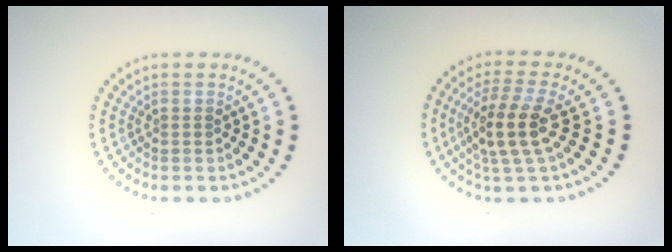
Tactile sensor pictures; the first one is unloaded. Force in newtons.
{"total": 4.3, "press": 3.8, "slide": 1.9}